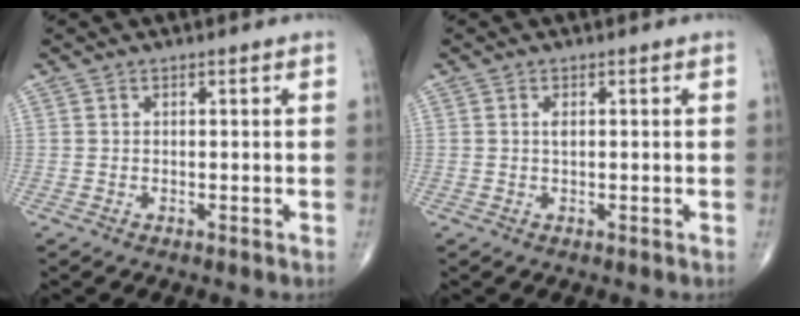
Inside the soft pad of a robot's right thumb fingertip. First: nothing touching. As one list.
[{"total": 1.0, "force": [0.2, 0.4, 0.9], "torque": [-0.015, 0.001, 0.003]}]